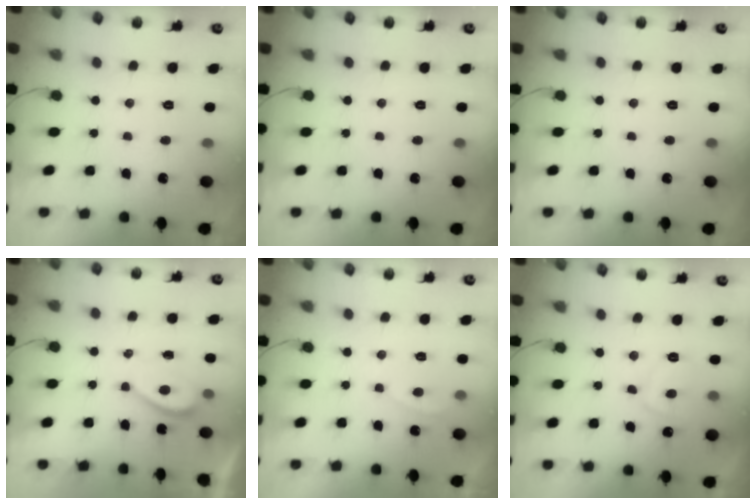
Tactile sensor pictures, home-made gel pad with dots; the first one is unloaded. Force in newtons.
{"total": 0.0}
{"total": 0.0}
{"total": 1.1, "press": 1.0, "slide": 0.6}
{"total": 2.0, "press": 2.0, "slide": 0.2}
{"total": 4.5, "press": 4.4, "slide": 0.8}